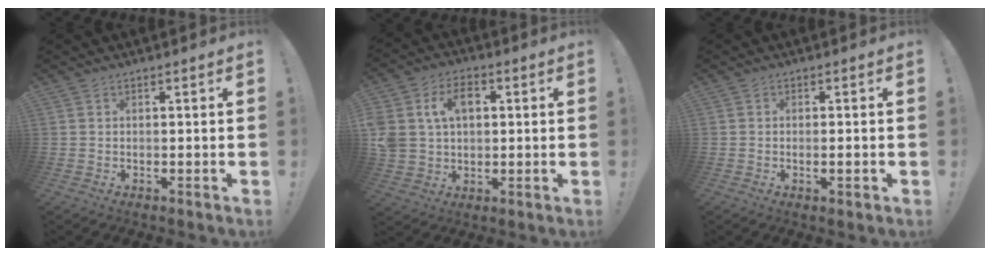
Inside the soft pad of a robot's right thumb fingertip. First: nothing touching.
{"total": 11.8, "force": [3.6, 8.8, 7.0], "torque": [-0.132, 0.000, 0.070]}
{"total": 1.9, "force": [-0.4, 0.1, 1.8], "torque": [-0.028, -0.001, -0.007]}